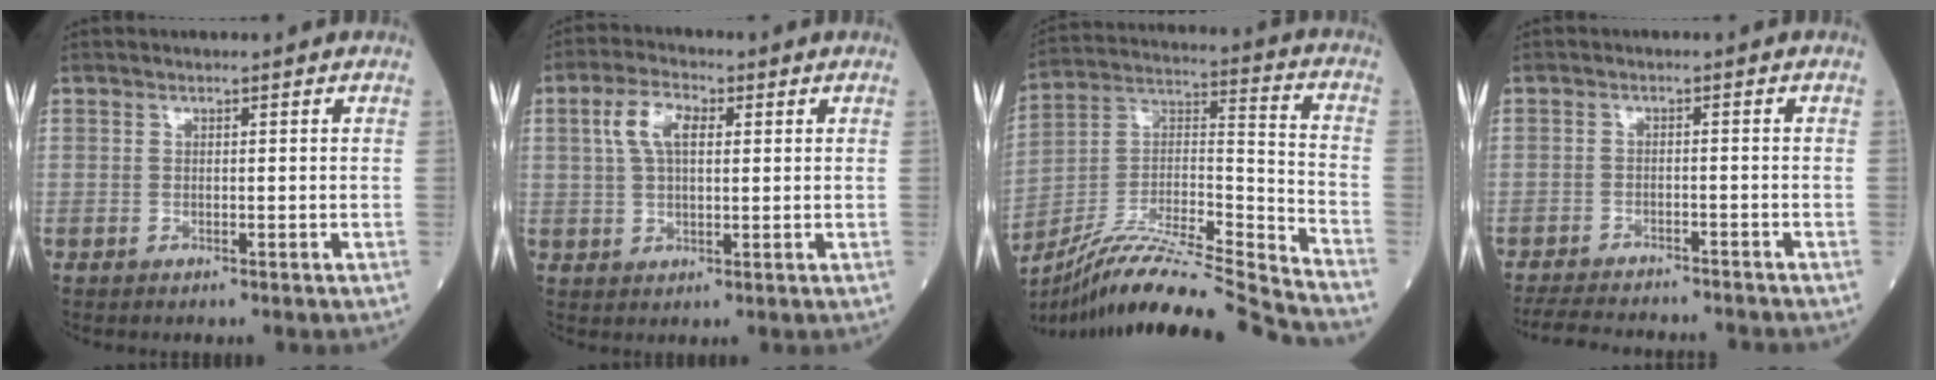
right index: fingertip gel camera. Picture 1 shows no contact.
{"total": 6.0, "force": [1.9, 2.6, 5.0], "torque": [-0.112, 0.013, 0.039]}
{"total": 24.3, "force": [-22.2, -1.1, 9.8], "torque": [-0.184, -0.004, -0.367]}
{"total": 11.9, "force": [-11.0, 1.9, 4.0], "torque": [-0.071, -0.010, -0.154]}